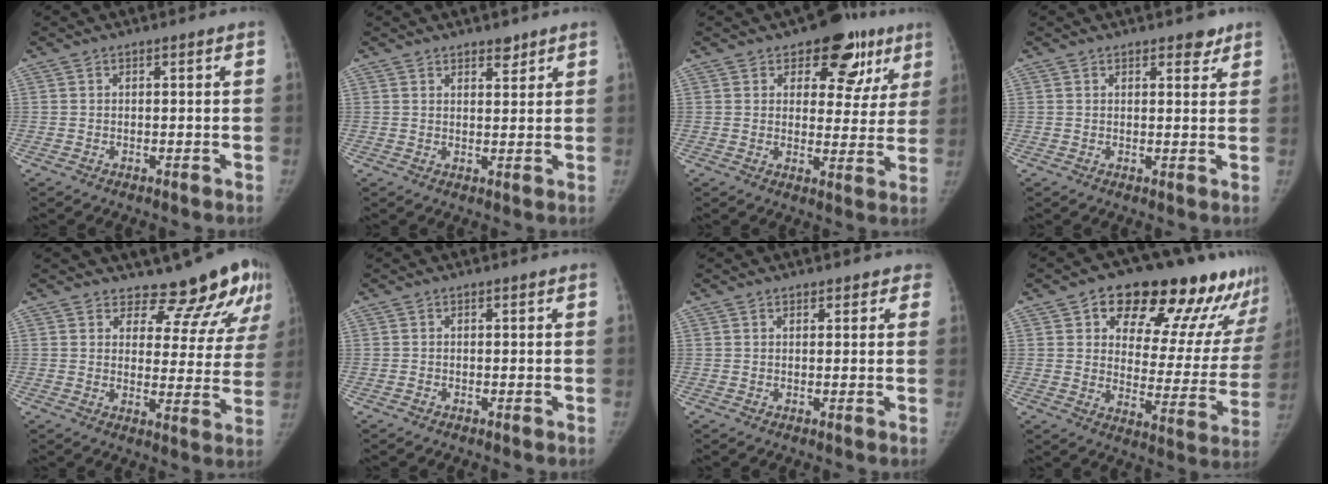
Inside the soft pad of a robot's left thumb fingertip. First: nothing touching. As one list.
[{"total": 2.7, "force": [2.1, 1.3, 1.2], "torque": [-0.003, -0.014, 0.032]}, {"total": 13.2, "force": [7.6, 7.9, 7.3], "torque": [-0.022, -0.025, 0.096]}, {"total": 2.8, "force": [2.1, 1.4, 1.3], "torque": [0.000, -0.011, 0.026]}, {"total": 12.6, "force": [11.3, 4.6, 3.2], "torque": [0.007, -0.094, 0.124]}, {"total": 0.0}, {"total": 2.6, "force": [2.0, 1.6, 0.5], "torque": [0.028, -0.003, 0.015]}, {"total": 23.9, "force": [16.1, 11.0, 13.8], "torque": [-0.132, -0.060, 0.215]}]